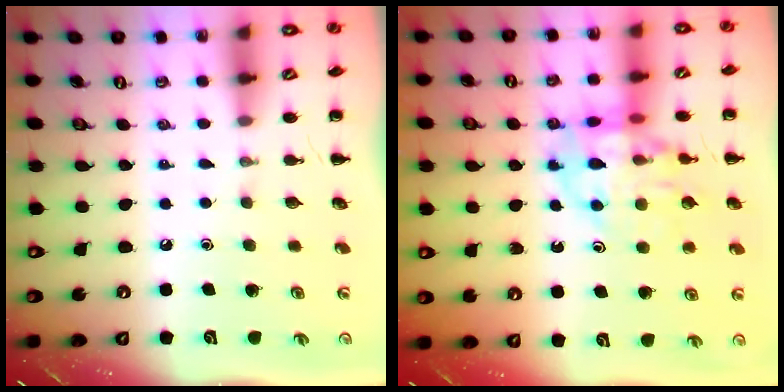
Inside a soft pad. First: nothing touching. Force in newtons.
{"total": 13.8, "press": 13.6, "slide": 2.2}